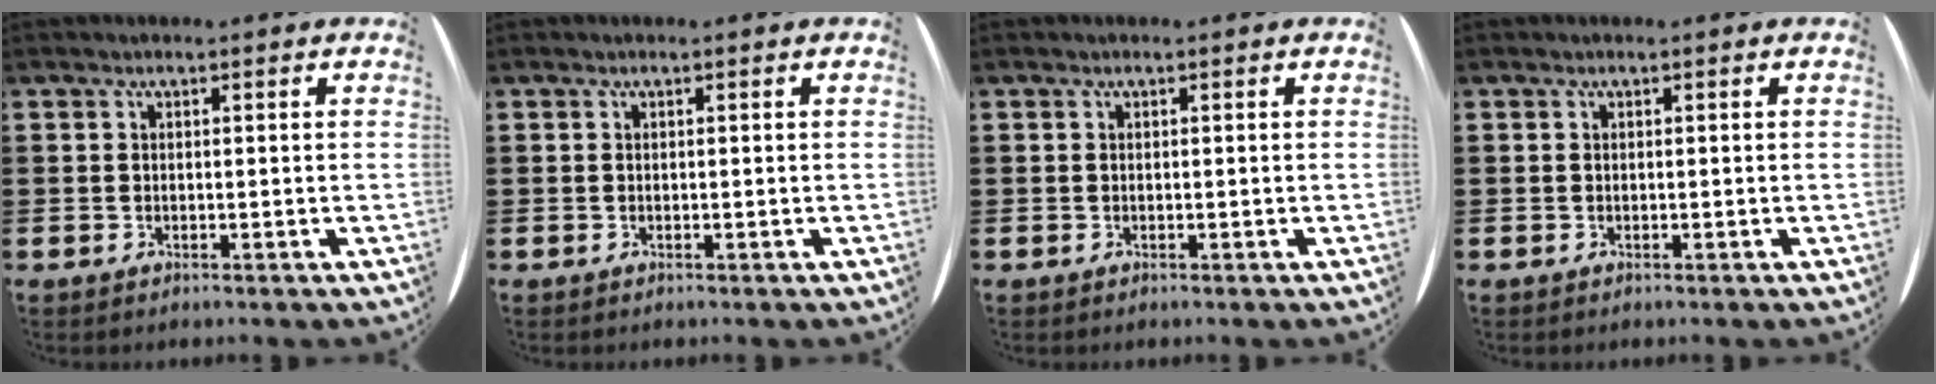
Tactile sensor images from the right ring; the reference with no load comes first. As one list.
[{"total": 0.0}, {"total": 0.0}, {"total": 0.0}]